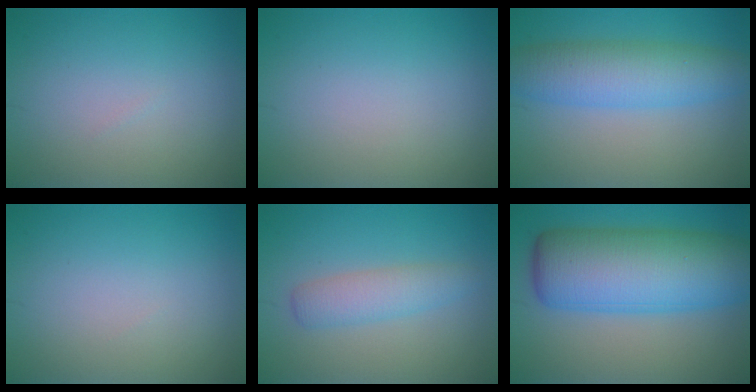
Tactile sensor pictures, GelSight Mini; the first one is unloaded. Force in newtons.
{"total": 0.0}
{"total": 6.2, "press": 6.2, "slide": 0.3}
{"total": 0.0}
{"total": 2.8, "press": 2.8, "slide": 0.1}
{"total": 12.2, "press": 12.2, "slide": 0.3}